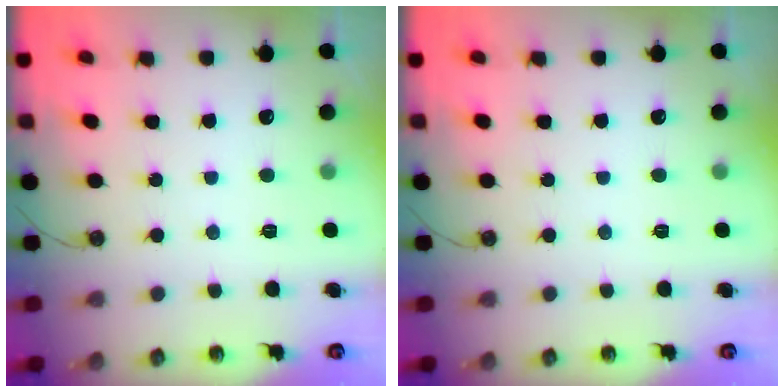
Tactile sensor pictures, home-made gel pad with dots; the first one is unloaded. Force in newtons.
{"total": 0.0}